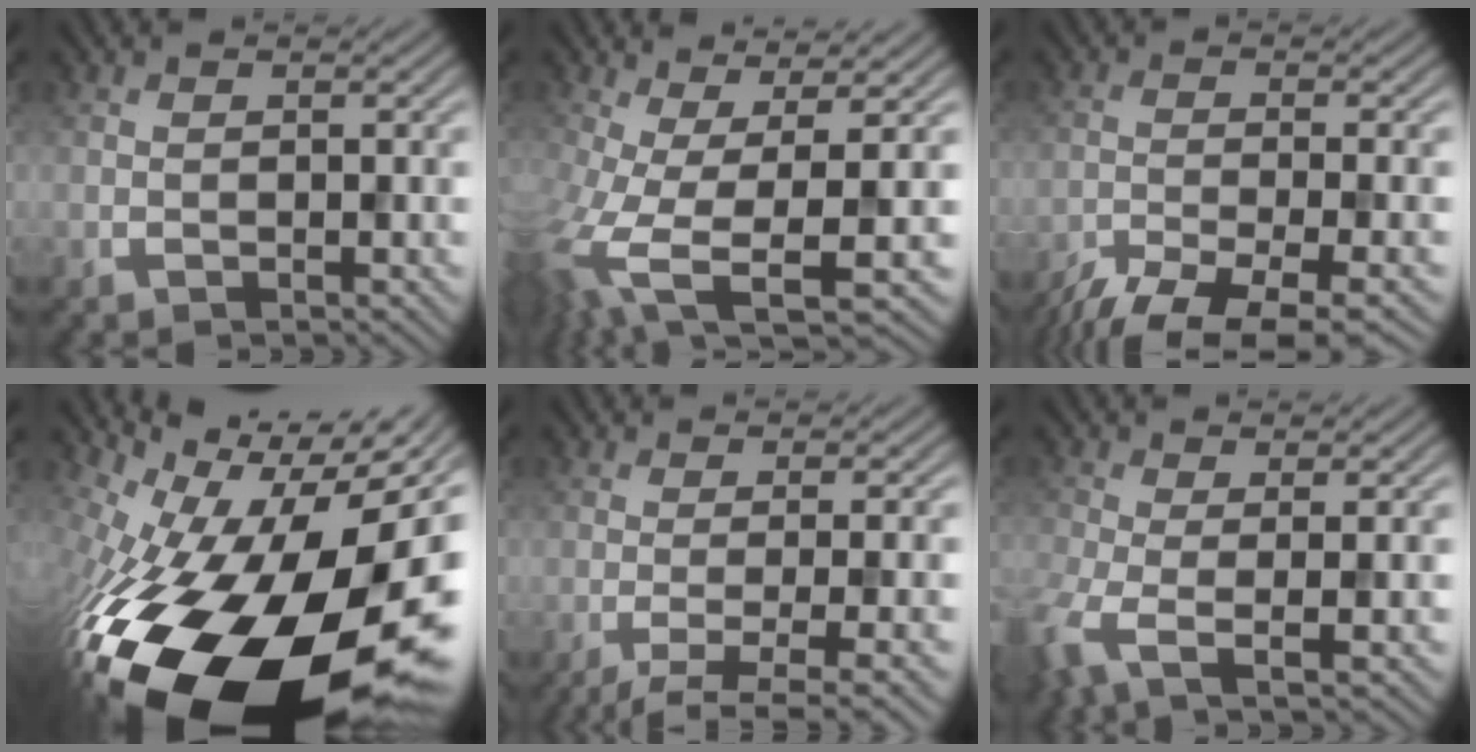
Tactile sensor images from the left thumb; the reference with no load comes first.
{"total": 8.1, "force": [-2.5, 3.0, 7.1], "torque": [-0.160, -0.035, -0.036]}
{"total": 8.1, "force": [-6.8, 1.4, 4.3], "torque": [-0.061, -0.017, -0.111]}
{"total": 20.3, "force": [-7.7, 10.3, 15.7], "torque": [-0.281, -0.056, -0.111]}
{"total": 5.5, "force": [-2.0, 1.4, 4.9], "torque": [-0.068, -0.009, -0.033]}
{"total": 4.9, "force": [-1.8, 1.6, 4.3], "torque": [-0.100, -0.017, -0.034]}